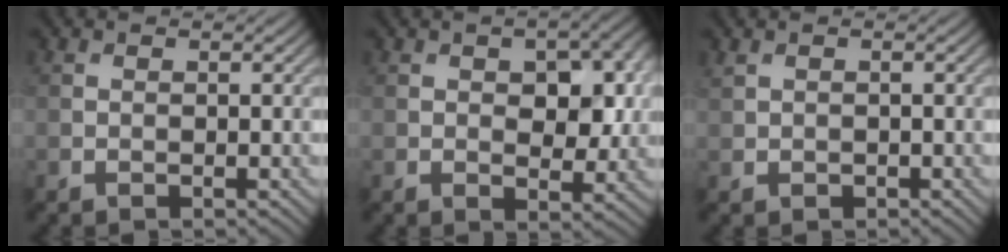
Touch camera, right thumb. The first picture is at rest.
{"total": 6.7, "force": [1.1, 3.8, 5.4], "torque": [-0.078, -0.003, 0.020]}
{"total": 1.0, "force": [0.4, 0.8, 0.4], "torque": [-0.012, -0.001, 0.012]}